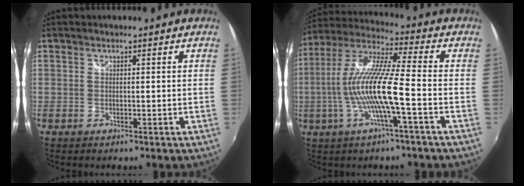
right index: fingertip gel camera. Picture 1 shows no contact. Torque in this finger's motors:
{"motor_torque": [1.94, -0.19, 1.05, 0.21]}